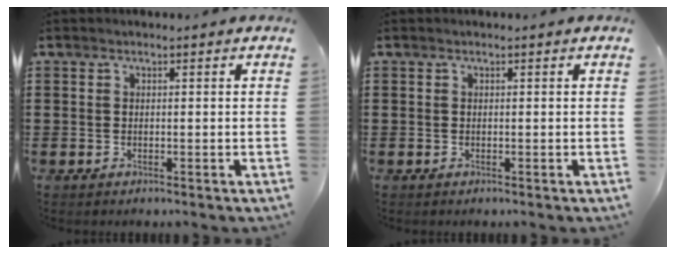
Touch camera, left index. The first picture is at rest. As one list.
[{"total": 0.0}]